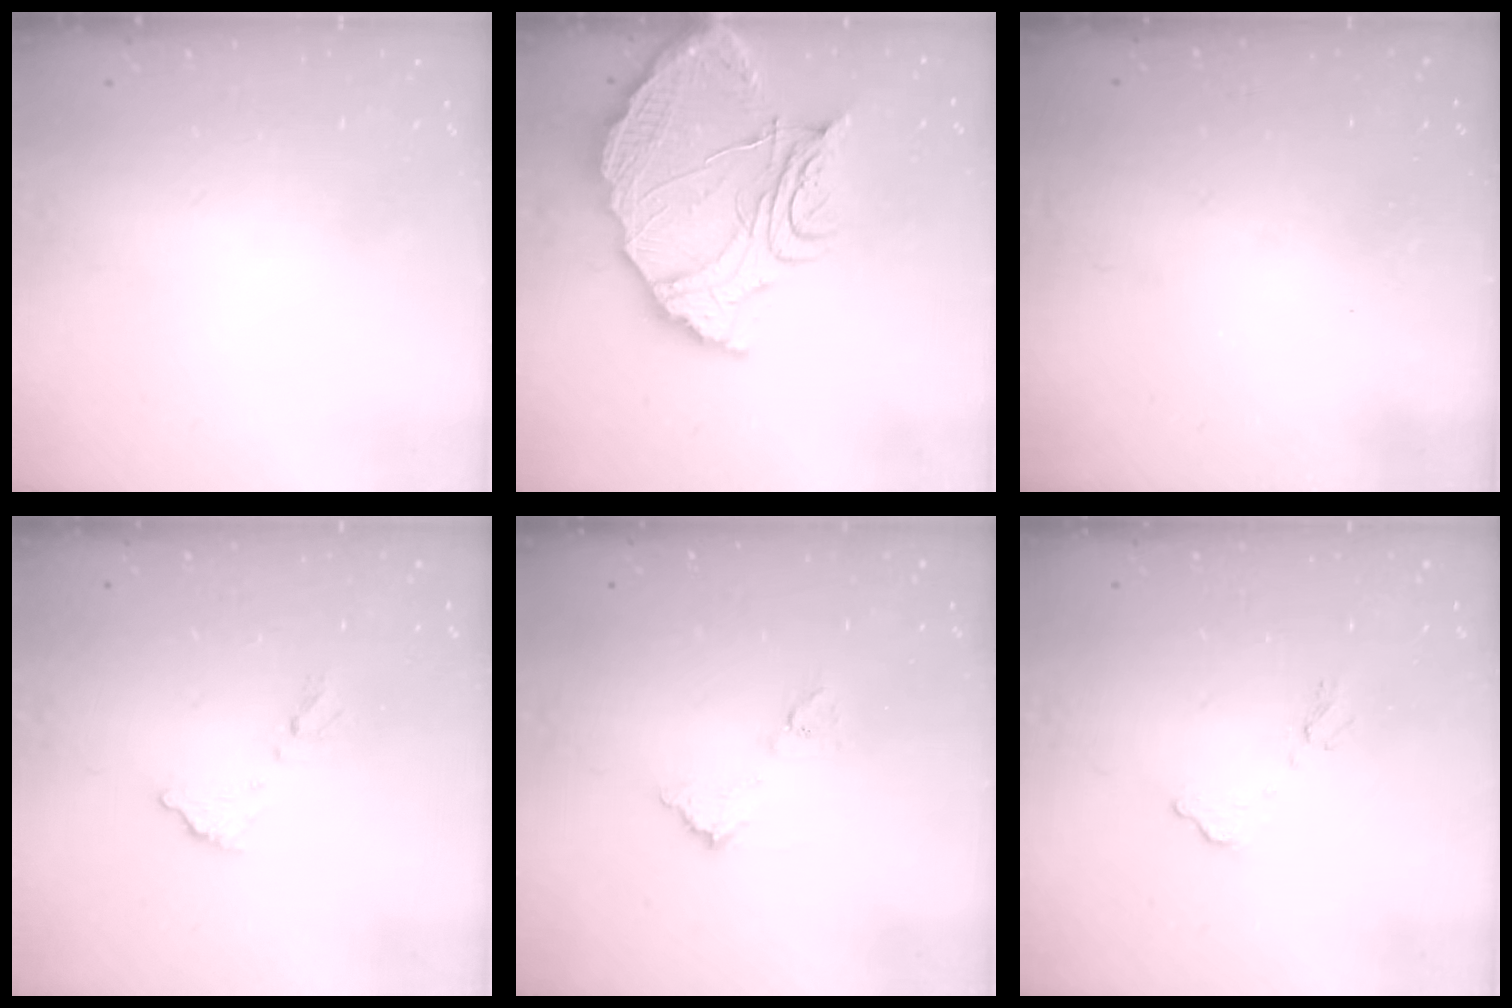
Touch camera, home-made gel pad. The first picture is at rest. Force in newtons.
{"total": 19.5, "press": 19.4, "slide": 2.1}
{"total": 3.2, "press": 3.2, "slide": 0.1}
{"total": 7.4, "press": 7.4, "slide": 0.4}
{"total": 6.3, "press": 6.3, "slide": 0.3}
{"total": 8.8, "press": 8.8, "slide": 0.2}